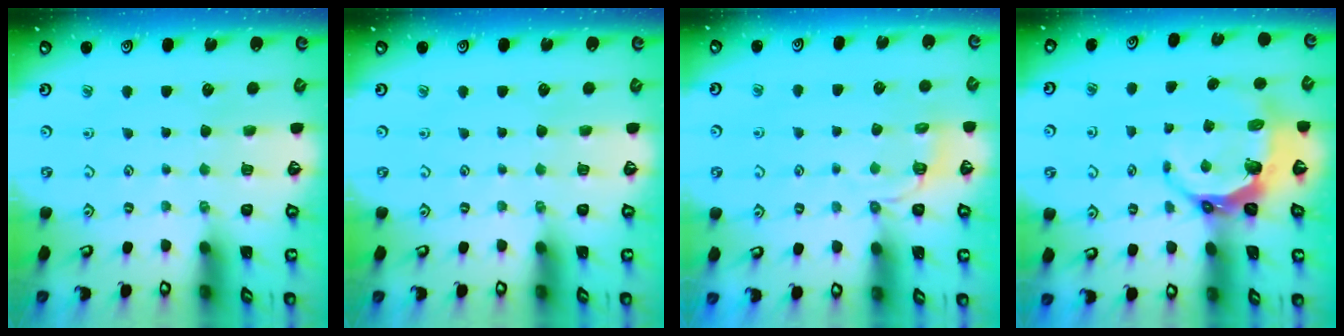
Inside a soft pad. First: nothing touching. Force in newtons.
{"total": 0.0}
{"total": 3.8, "press": 3.3, "slide": 2.0}
{"total": 8.0, "press": 6.4, "slide": 4.7}